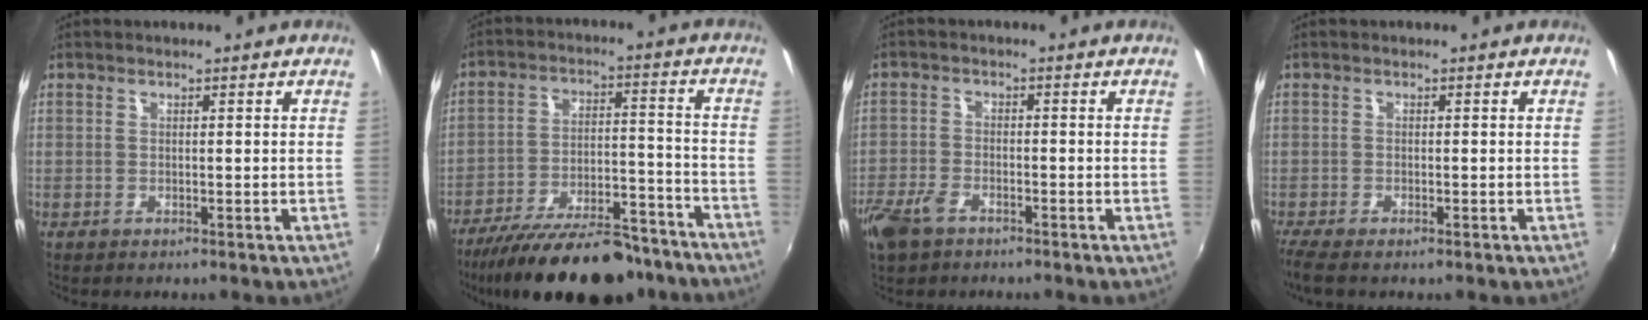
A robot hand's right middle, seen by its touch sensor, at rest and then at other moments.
{"total": 23.2, "force": [-19.1, 7.1, 11.2], "torque": [-0.200, -0.016, -0.271]}
{"total": 7.1, "force": [-4.6, 3.7, 3.8], "torque": [-0.102, -0.011, -0.092]}
{"total": 3.5, "force": [-2.7, 0.7, 2.2], "torque": [-0.054, -0.016, -0.051]}